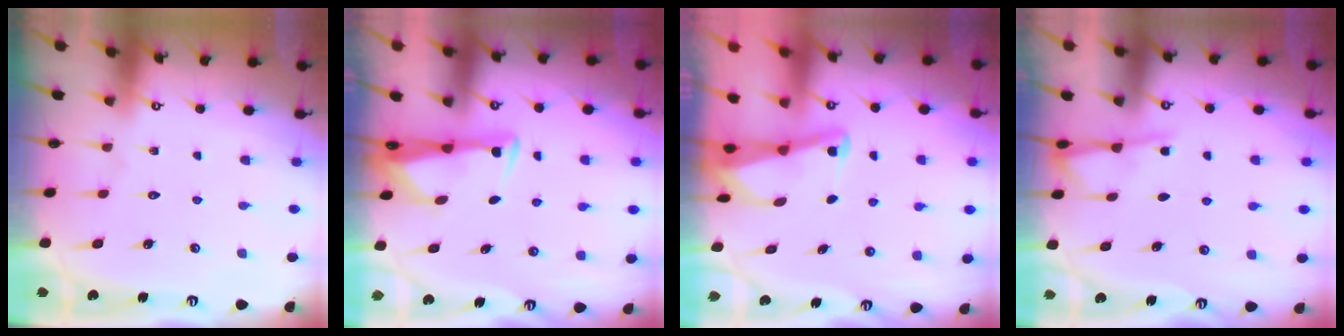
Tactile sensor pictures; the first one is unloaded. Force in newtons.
{"total": 3.1, "press": 3.0, "slide": 0.9}
{"total": 2.2, "press": 2.2, "slide": 0.3}
{"total": 3.9, "press": 3.8, "slide": 0.6}